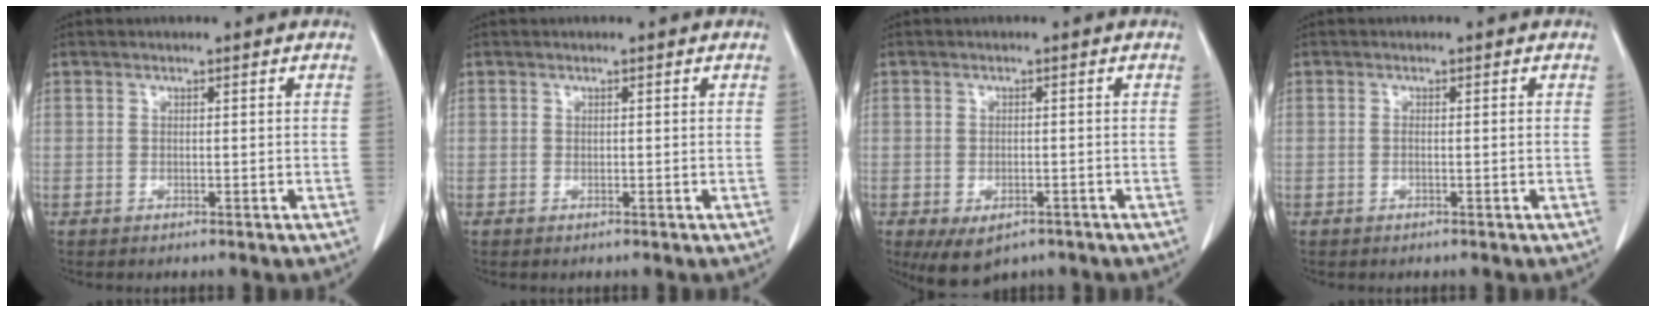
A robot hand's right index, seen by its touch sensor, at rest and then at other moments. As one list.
[{"total": 0.0}, {"total": 5.8, "force": [-3.5, 3.1, 3.3], "torque": [-0.056, -0.008, -0.045]}, {"total": 0.7, "force": [-0.1, 0.0, 0.7], "torque": [-0.013, 0.000, -0.001]}]